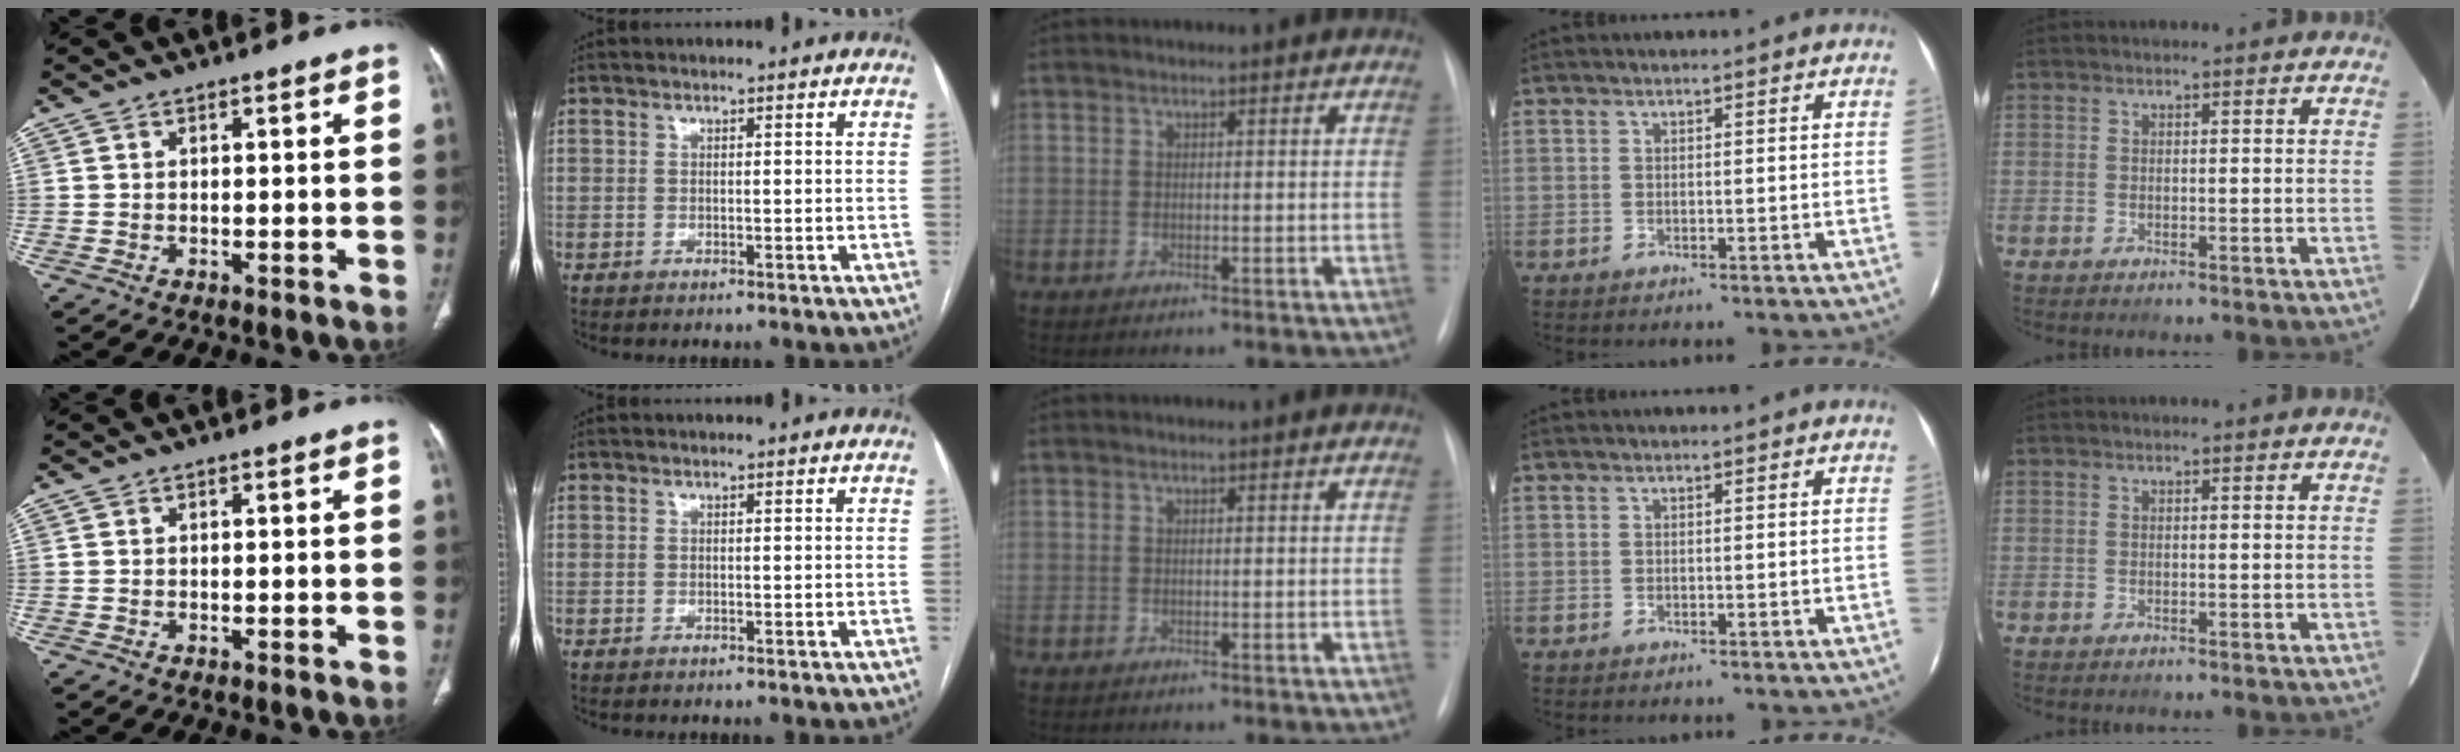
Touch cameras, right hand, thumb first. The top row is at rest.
{}